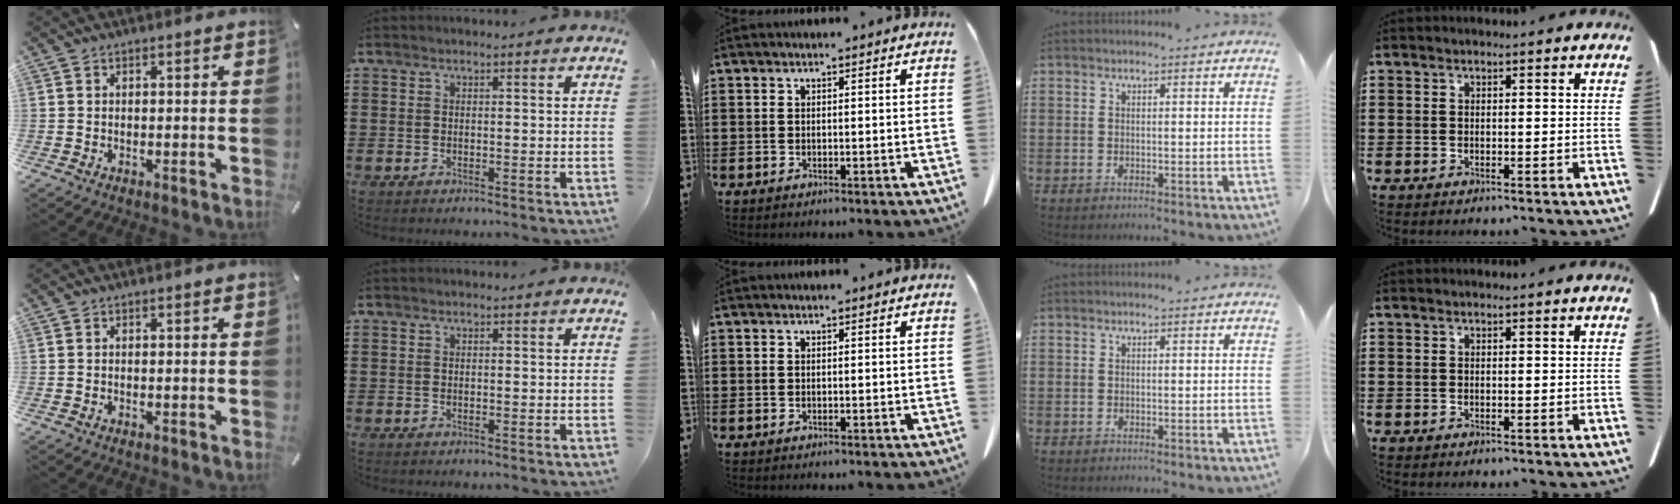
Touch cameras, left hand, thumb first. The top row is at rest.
{}